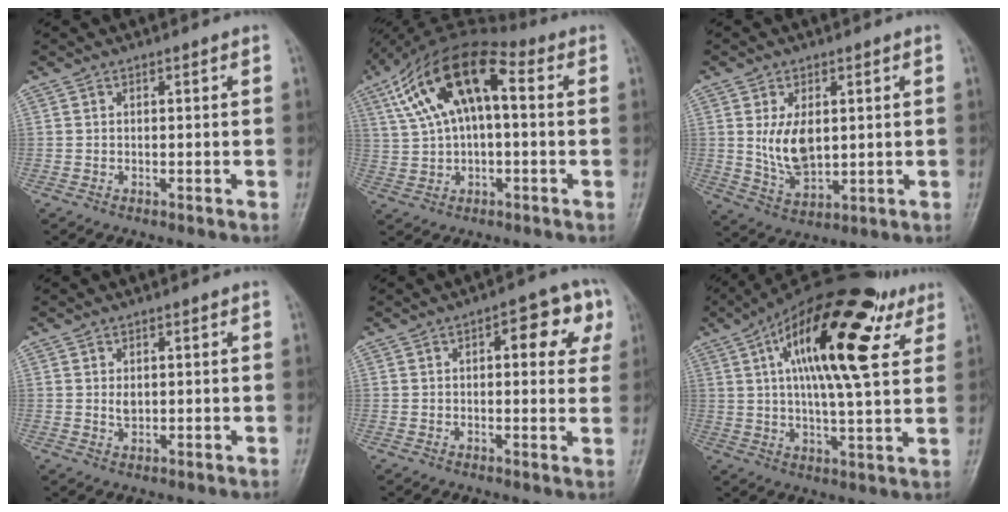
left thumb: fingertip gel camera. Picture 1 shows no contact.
{"total": 16.0, "force": [3.8, 7.8, 13.4], "torque": [-0.237, 0.040, 0.060]}
{"total": 8.7, "force": [1.3, 5.3, 6.8], "torque": [-0.107, -0.013, 0.037]}
{"total": 2.4, "force": [0.5, 1.5, 1.7], "torque": [-0.021, -0.003, 0.010]}
{"total": 9.9, "force": [3.2, 4.4, 8.2], "torque": [-0.066, 0.009, 0.030]}
{"total": 24.0, "force": [9.3, 8.6, 20.4], "torque": [-0.313, 0.000, 0.139]}